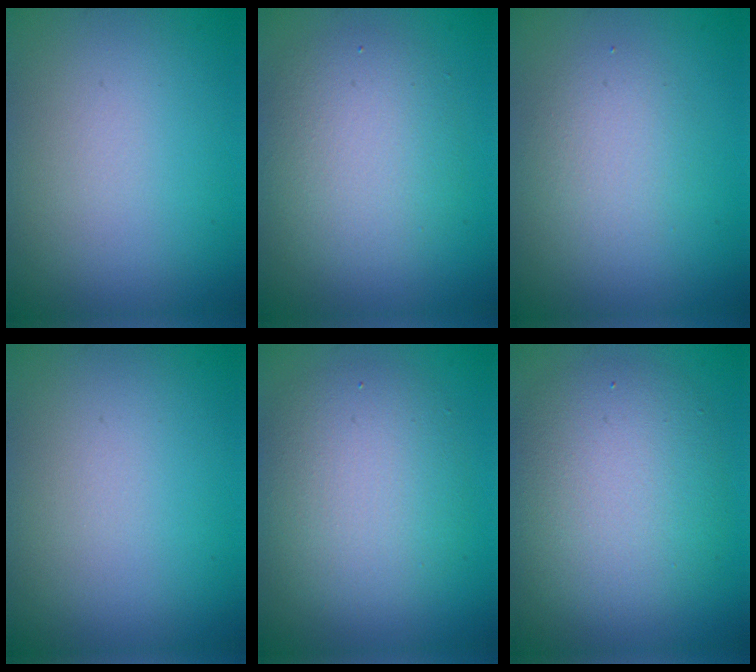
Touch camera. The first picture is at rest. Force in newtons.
{"total": 4.4, "press": 4.4, "slide": 0.3}
{"total": 2.4, "press": 2.4, "slide": 0.3}
{"total": 0.0}
{"total": 5.2, "press": 5.2, "slide": 0.4}
{"total": 6.5, "press": 6.5, "slide": 0.6}